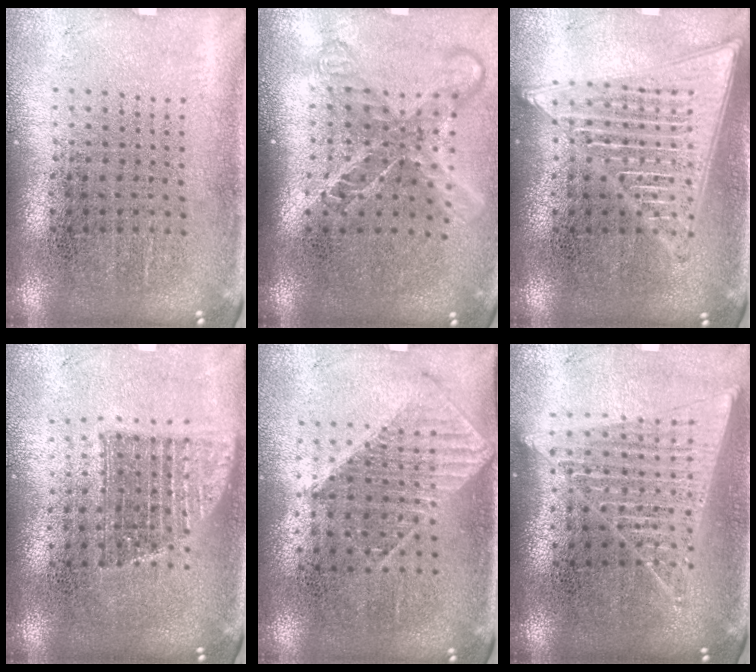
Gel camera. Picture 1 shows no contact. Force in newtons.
{"total": 1.8, "press": 1.4, "slide": 1.2}
{"total": 2.2, "press": 2.2, "slide": 0.3}
{"total": 1.3, "press": 1.1, "slide": 0.7}
{"total": 1.1, "press": 1.0, "slide": 0.3}
{"total": 1.7, "press": 1.6, "slide": 0.7}